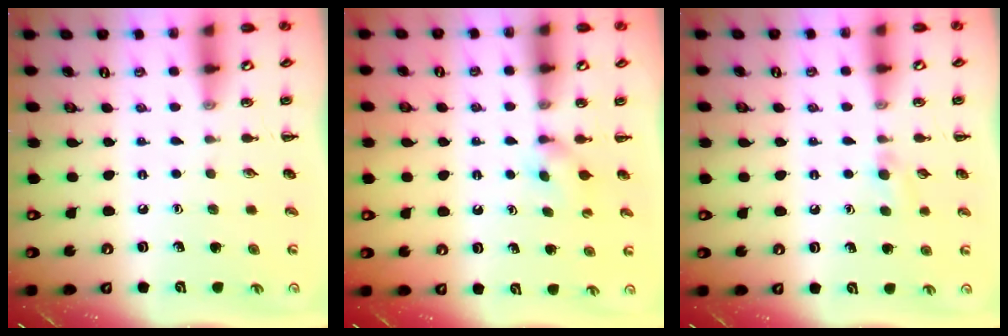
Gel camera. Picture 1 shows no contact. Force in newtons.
{"total": 2.5, "press": 2.3, "slide": 1.0}
{"total": 4.4, "press": 4.1, "slide": 1.6}